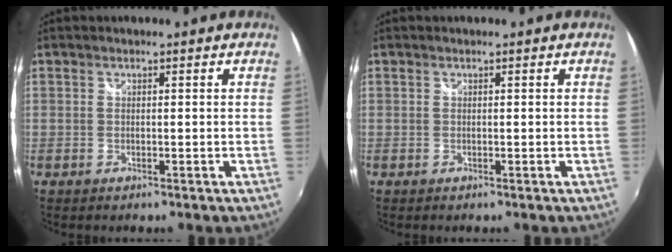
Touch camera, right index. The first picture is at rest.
{"total": 0.0}